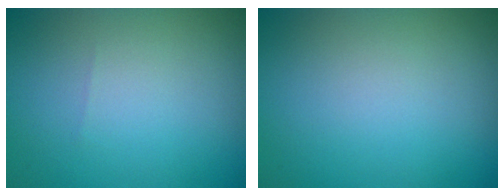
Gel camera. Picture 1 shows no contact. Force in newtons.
{"total": 0.0}